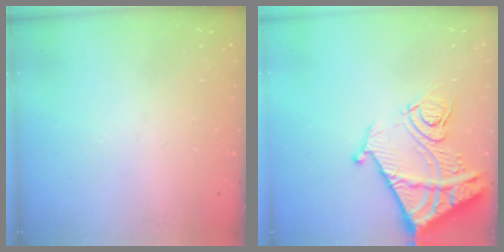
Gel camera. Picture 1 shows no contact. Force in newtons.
{"total": 14.7, "press": 14.6, "slide": 1.7}